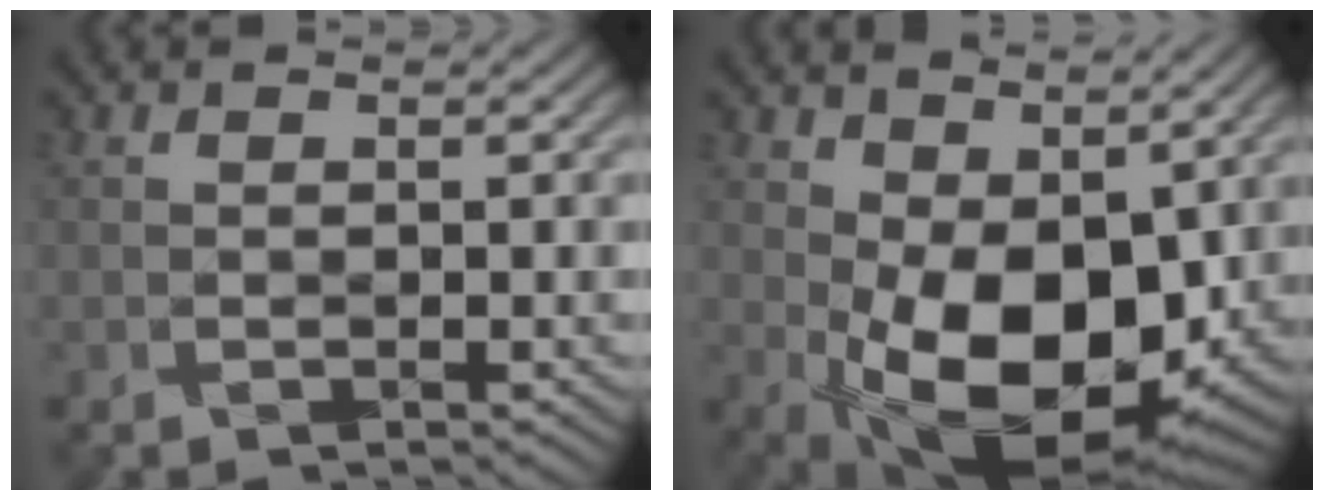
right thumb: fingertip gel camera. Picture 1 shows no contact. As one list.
[{"total": 13.2, "force": [0.6, 7.5, 10.9], "torque": [-0.193, -0.021, 0.015]}]